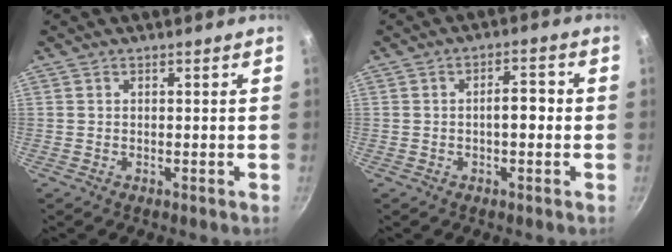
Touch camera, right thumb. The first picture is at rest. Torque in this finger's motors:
{"motor_torque": [0.69, 0.81, 0.54, -0.35, 0.01]}